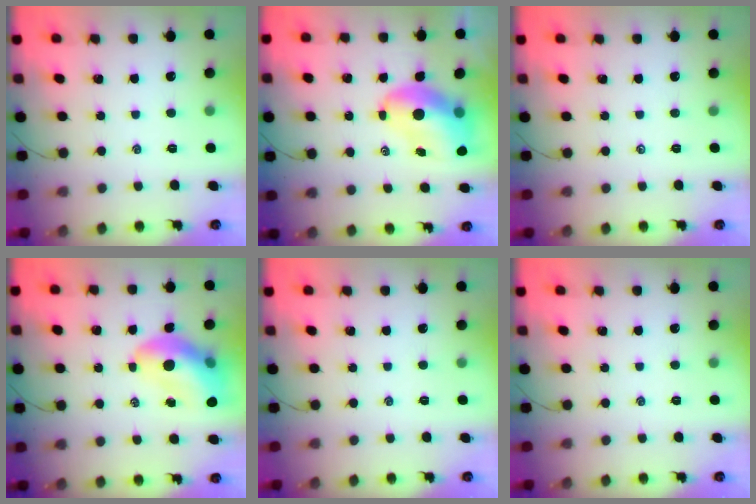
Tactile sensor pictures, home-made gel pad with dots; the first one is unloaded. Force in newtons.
{"total": 9.4, "press": 9.1, "slide": 2.6}
{"total": 0.0}
{"total": 13.4, "press": 12.9, "slide": 3.8}
{"total": 0.0}
{"total": 0.0}